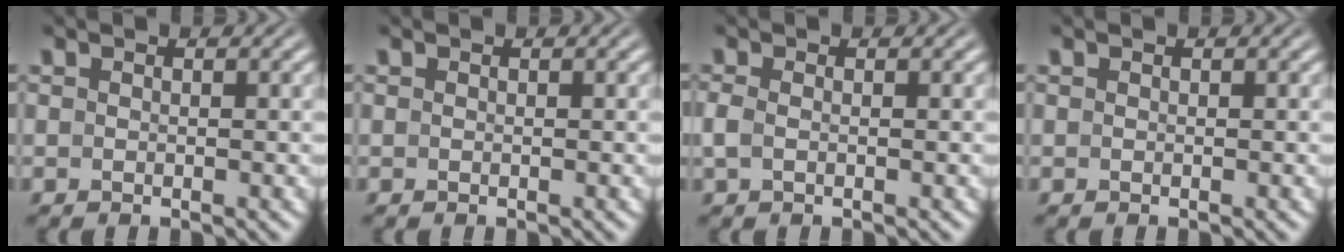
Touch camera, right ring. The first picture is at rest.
{"total": 0.0}
{"total": 1.2, "force": [-0.5, 0.6, 1.0], "torque": [-0.039, -0.013, 0.000]}
{"total": 0.0}